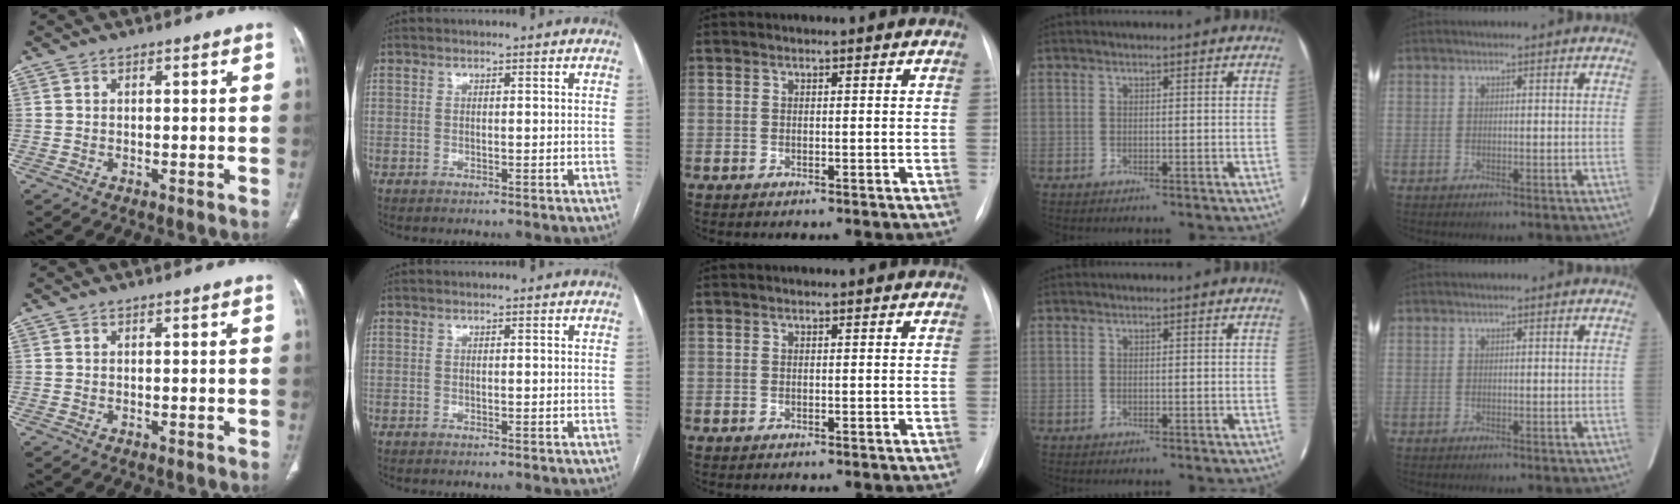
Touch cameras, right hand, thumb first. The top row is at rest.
{}